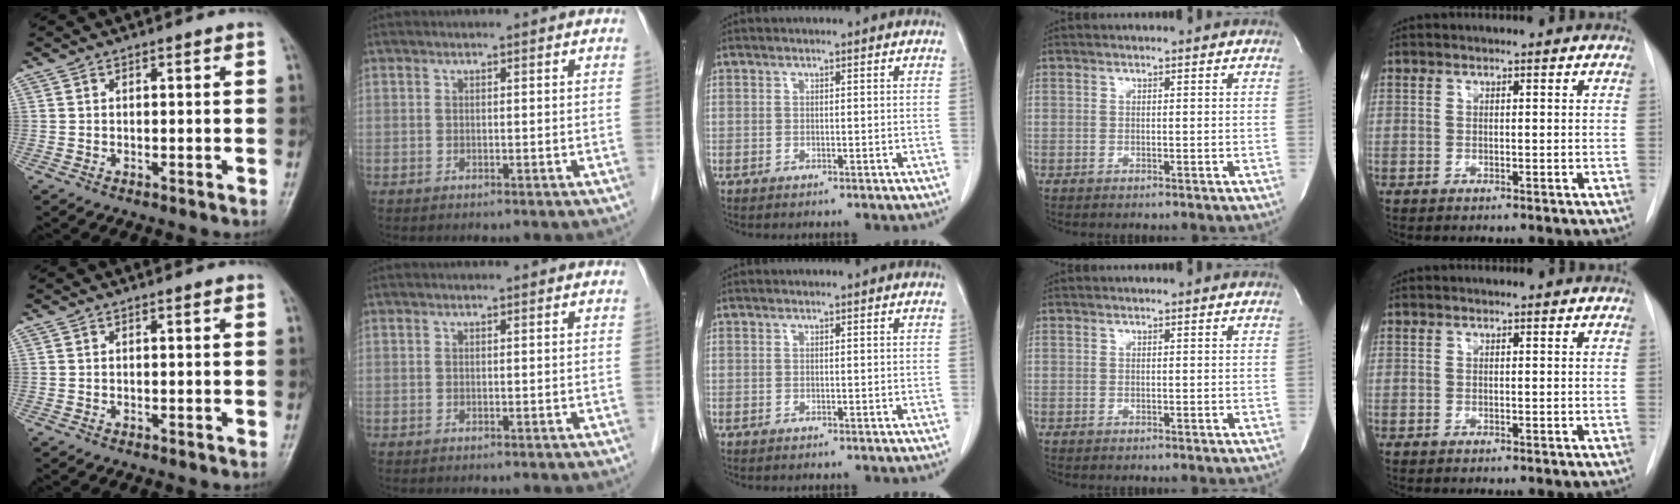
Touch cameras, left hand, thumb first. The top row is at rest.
{}